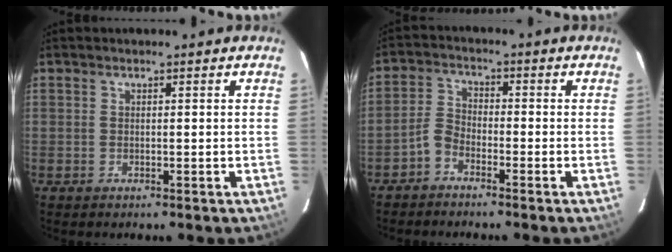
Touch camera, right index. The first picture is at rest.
{"total": 3.4, "force": [-2.5, 1.6, 1.5], "torque": [-0.043, 0.014, -0.055]}